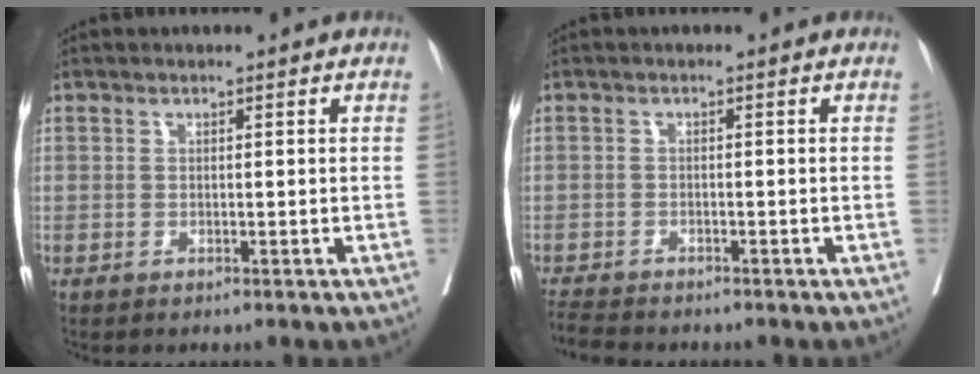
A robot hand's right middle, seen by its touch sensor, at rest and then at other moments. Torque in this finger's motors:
{"motor_torque": [0.05, -0.06, 0.00, 0.01]}